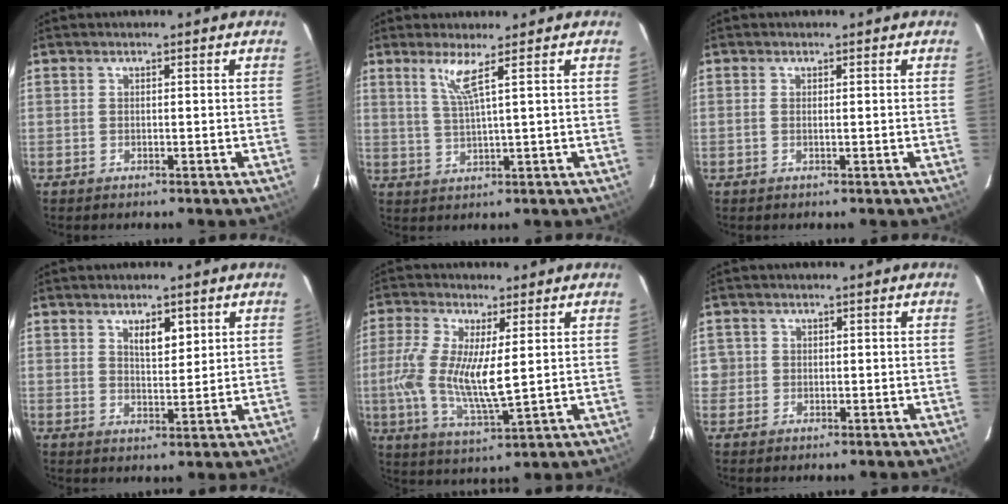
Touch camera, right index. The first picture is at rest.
{"total": 4.1, "force": [2.3, -1.0, 3.2], "torque": [-0.062, -0.009, 0.048]}
{"total": 0.6, "force": [0.1, 0.0, 0.6], "torque": [-0.015, 0.000, -0.001]}
{"total": 4.5, "force": [2.3, 1.9, 3.4], "torque": [-0.052, 0.003, 0.042]}
{"total": 11.7, "force": [1.2, 3.3, 11.2], "torque": [-0.235, -0.009, 0.024]}
{"total": 2.3, "force": [0.0, 2.3, 0.0], "torque": [0.008, 0.010, 0.001]}